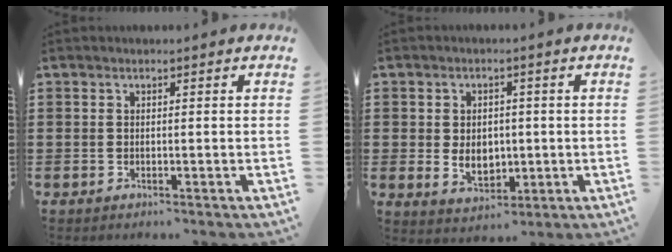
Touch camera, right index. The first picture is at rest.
{"total": 4.6, "force": [-0.2, 3.4, 3.0], "torque": [-0.051, 0.001, -0.008]}